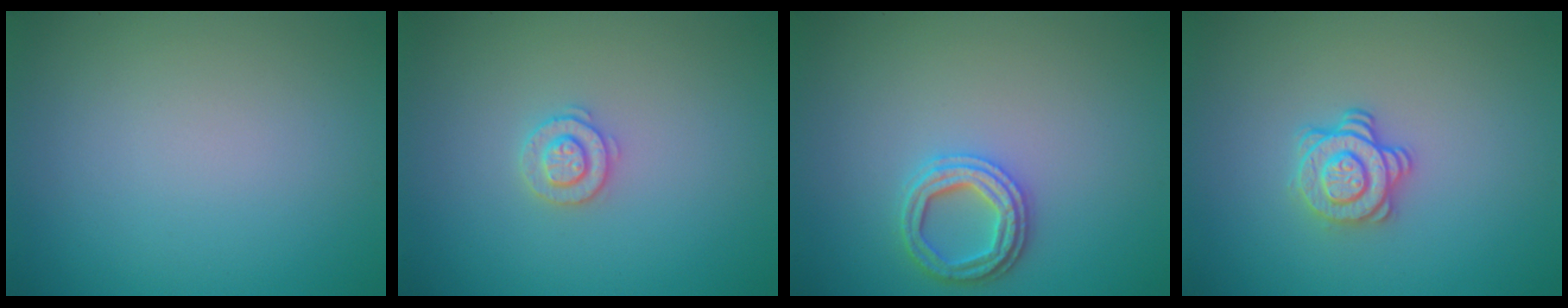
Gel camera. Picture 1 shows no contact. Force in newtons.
{"total": 2.0, "press": 1.9, "slide": 0.4}
{"total": 2.8, "press": 2.7, "slide": 0.7}
{"total": 2.9, "press": 2.5, "slide": 1.4}